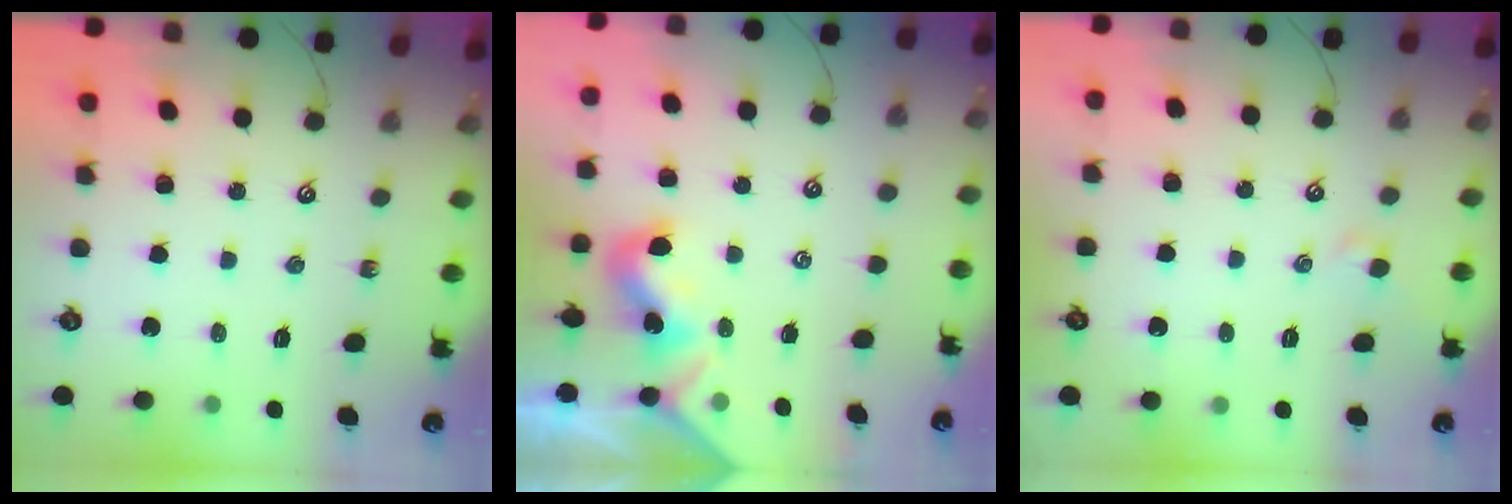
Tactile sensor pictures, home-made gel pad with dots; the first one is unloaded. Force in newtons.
{"total": 1.9, "press": 1.9, "slide": 0.3}
{"total": 0.7, "press": 0.6, "slide": 0.4}